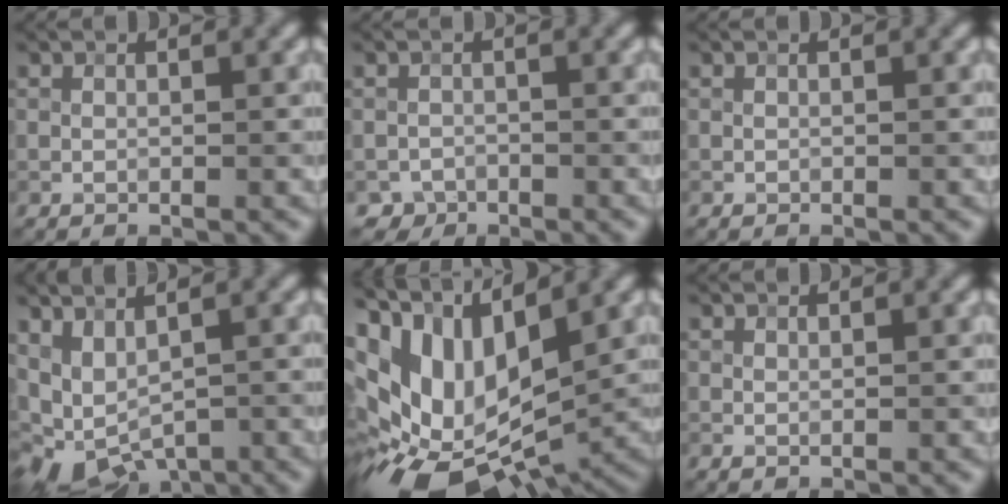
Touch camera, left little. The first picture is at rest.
{"total": 1.4, "force": [-0.9, 1.0, 0.1], "torque": [0.002, -0.001, -0.020]}
{"total": 0.0}
{"total": 5.4, "force": [-1.2, 3.1, 4.3], "torque": [-0.083, -0.018, -0.006]}
{"total": 12.8, "force": [0.2, 8.1, 9.8], "torque": [-0.196, -0.006, 0.007]}
{"total": 0.0}